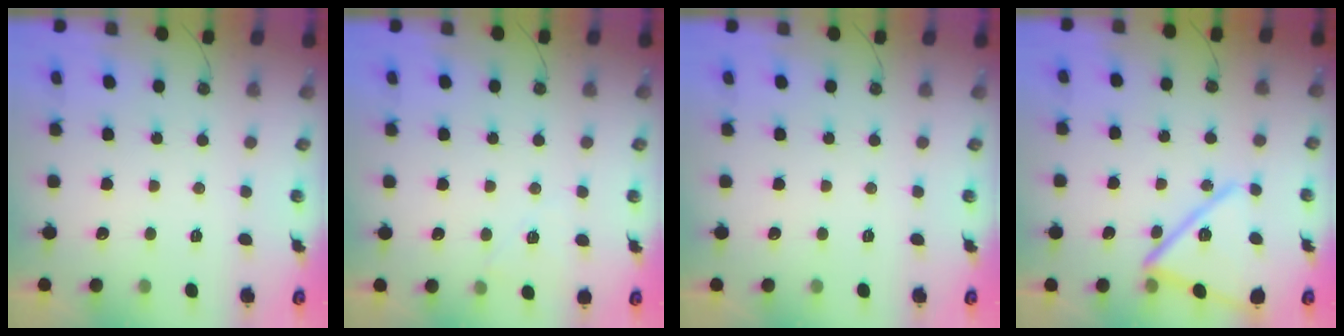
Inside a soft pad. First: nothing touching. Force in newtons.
{"total": 5.8, "press": 5.6, "slide": 1.6}
{"total": 0.0}
{"total": 16.5, "press": 16.5, "slide": 1.2}